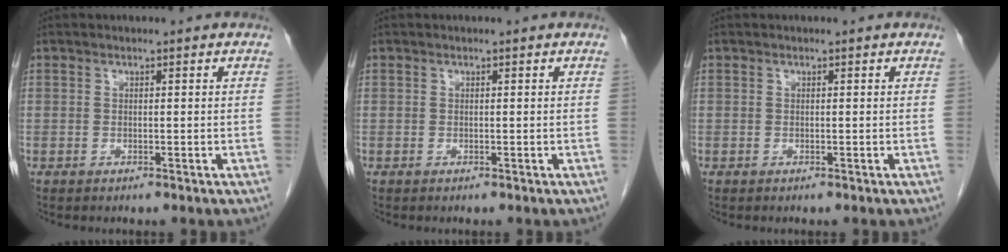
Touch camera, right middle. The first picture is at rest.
{"total": 0.0}
{"total": 0.0}